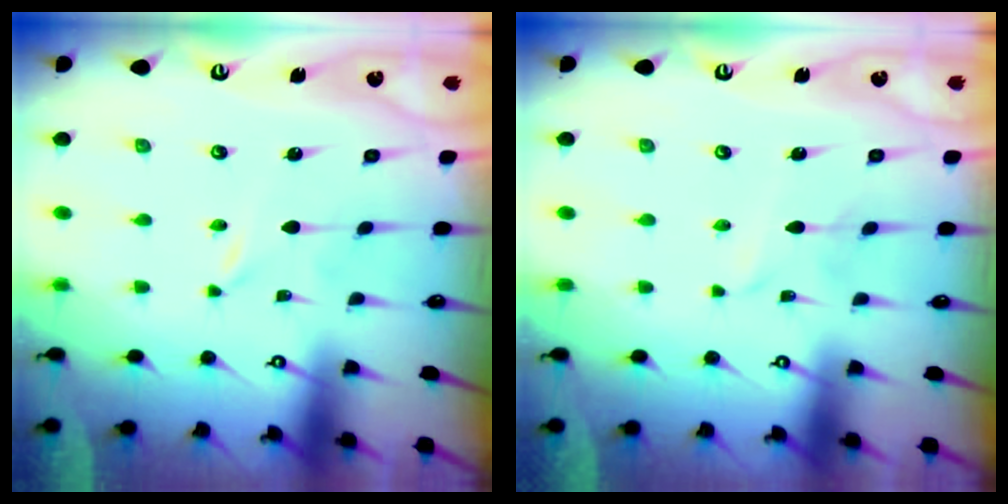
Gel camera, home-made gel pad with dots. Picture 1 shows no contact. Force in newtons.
{"total": 2.7, "press": 2.7, "slide": 0.3}